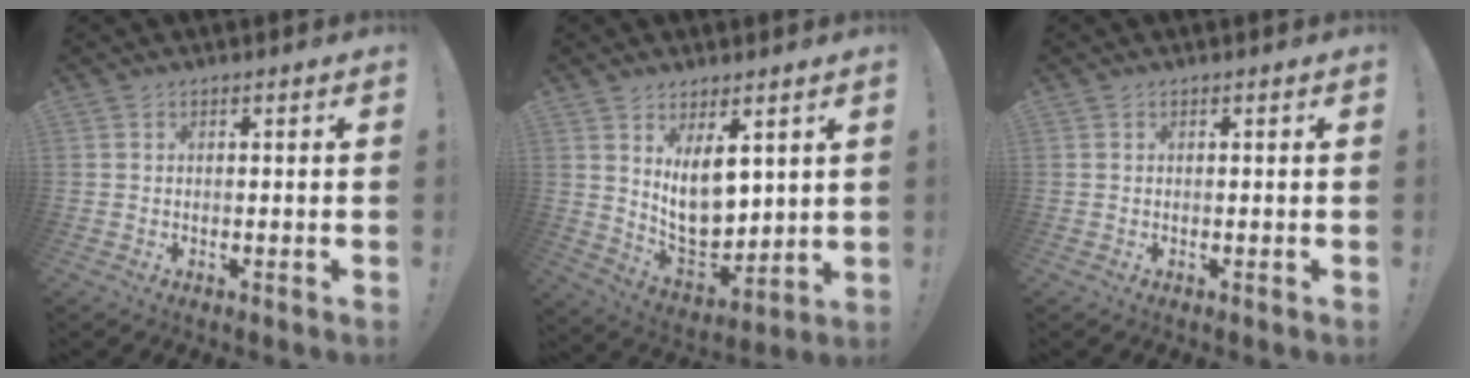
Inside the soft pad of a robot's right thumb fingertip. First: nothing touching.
{"total": 12.6, "force": [4.9, 7.6, 8.8], "torque": [-0.139, -0.048, 0.097]}
{"total": 0.0}